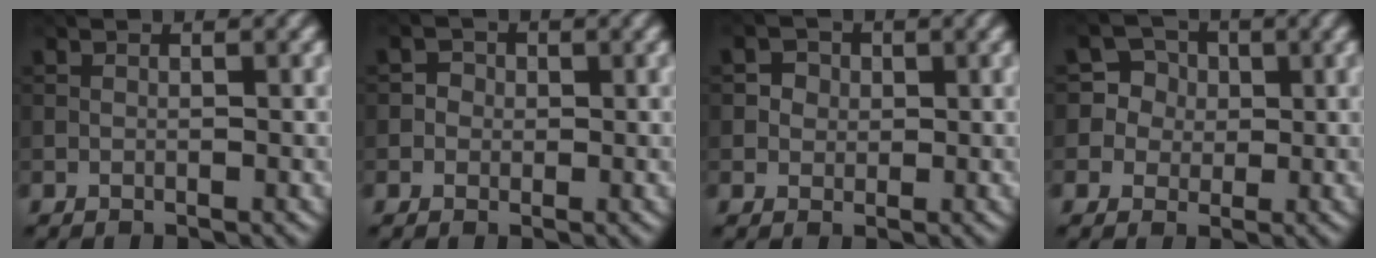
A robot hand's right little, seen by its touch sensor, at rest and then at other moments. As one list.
[{"total": 0.9, "force": [-0.4, 0.9, 0.0], "torque": [0.005, 0.002, 0.000]}, {"total": 2.1, "force": [0.5, 1.9, 0.7], "torque": [-0.015, 0.003, 0.015]}, {"total": 3.8, "force": [0.5, 3.8, 0.5], "torque": [0.000, 0.013, 0.014]}]